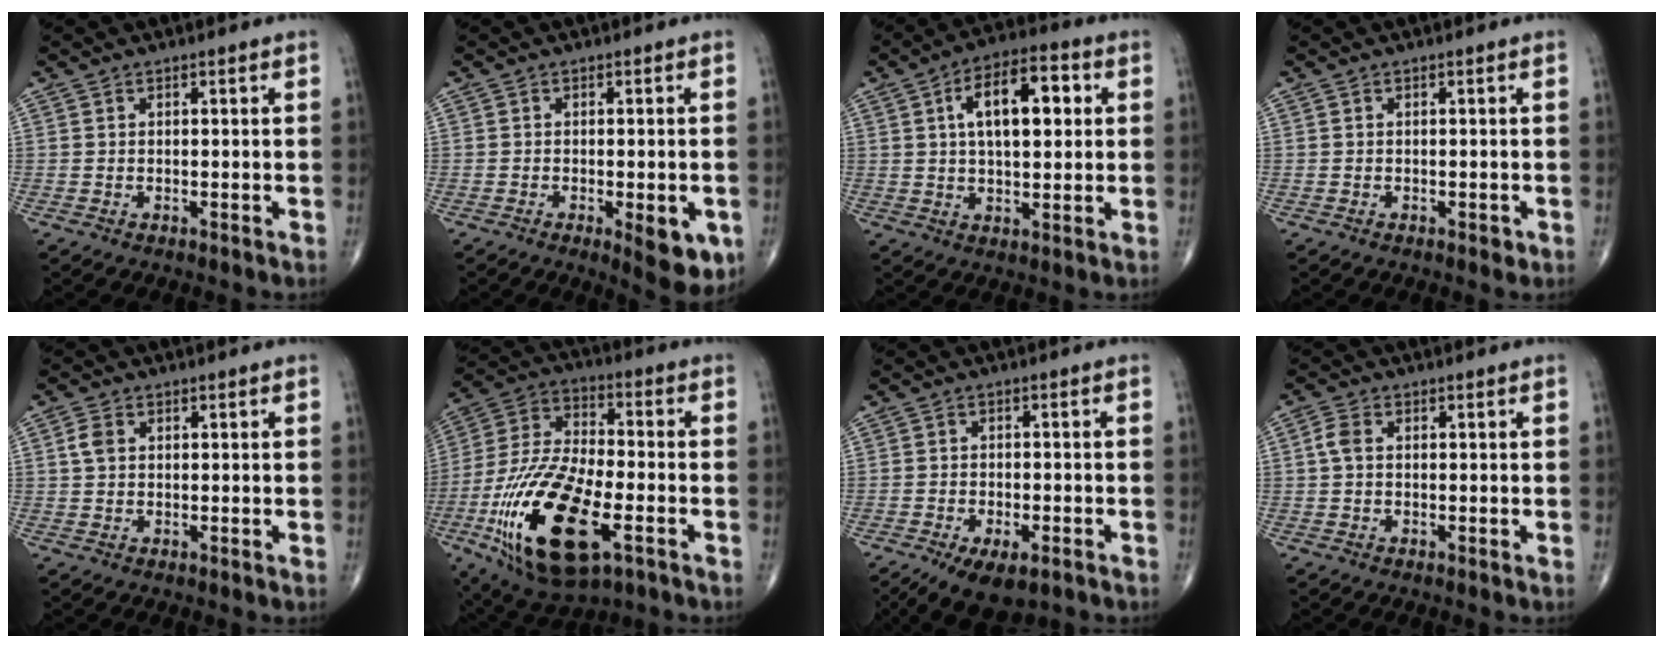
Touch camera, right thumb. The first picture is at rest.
{"total": 8.1, "force": [-2.9, 2.8, 7.1], "torque": [-0.070, -0.008, -0.032]}
{"total": 13.1, "force": [3.0, 6.2, 11.1], "torque": [-0.160, 0.014, 0.044]}
{"total": 1.0, "force": [-0.5, 0.5, 0.7], "torque": [-0.008, -0.002, -0.007]}
{"total": 2.6, "force": [0.6, 1.9, 1.7], "torque": [-0.038, 0.006, 0.009]}
{"total": 24.9, "force": [-8.9, 10.8, 20.6], "torque": [-0.433, 0.004, -0.151]}
{"total": 9.9, "force": [-6.2, 4.5, 6.4], "torque": [-0.100, 0.009, -0.095]}
{"total": 2.6, "force": [0.1, 1.7, 2.0], "torque": [-0.045, 0.007, -0.002]}